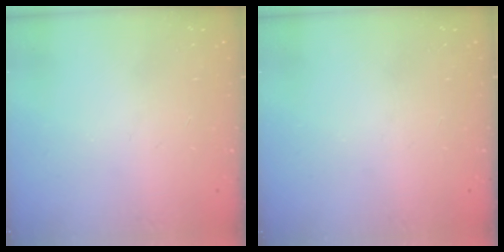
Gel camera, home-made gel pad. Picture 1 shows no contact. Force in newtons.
{"total": 0.0}